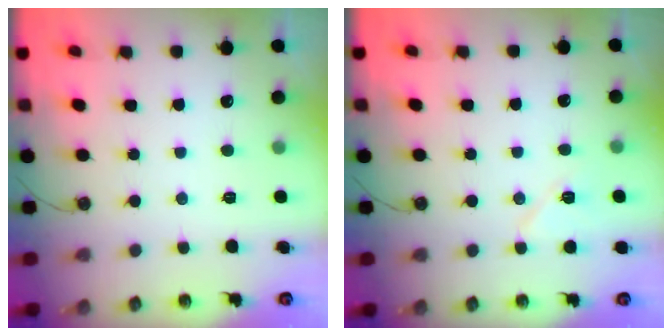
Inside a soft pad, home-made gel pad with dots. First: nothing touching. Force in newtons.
{"total": 6.4, "press": 6.3, "slide": 1.0}